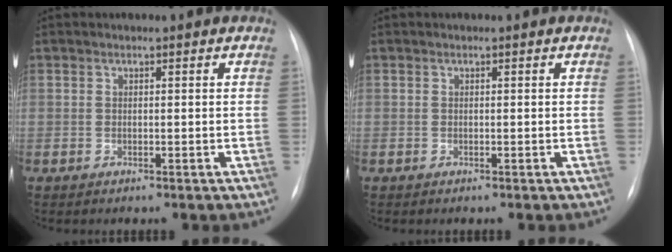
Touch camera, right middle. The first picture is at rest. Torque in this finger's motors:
{"motor_torque": [-0.04, -0.02, -0.06, -0.02]}